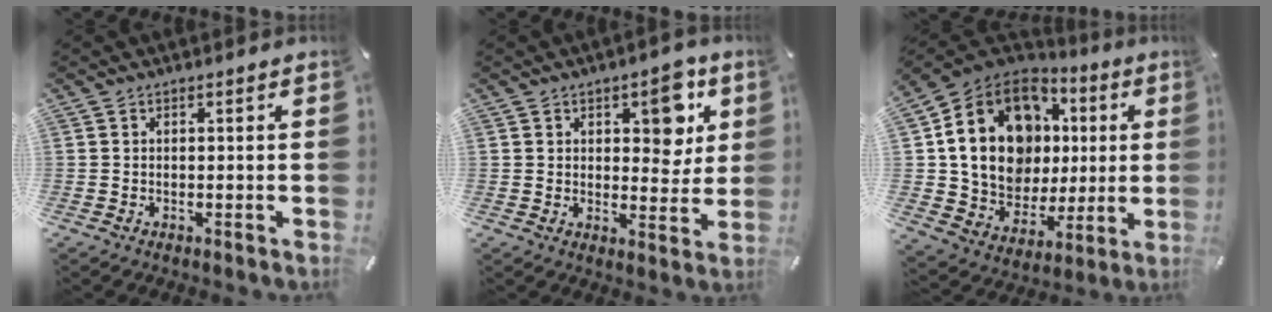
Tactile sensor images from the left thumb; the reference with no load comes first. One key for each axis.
{"total": 9.2, "fx": 4.1, "fy": 5.3, "fz": 6.4, "tx": -0.055, "ty": -0.023, "tz": 0.058}
{"total": 20.0, "fx": 4.7, "fy": 15.6, "fz": 11.5, "tx": -0.227, "ty": -0.017, "tz": 0.097}